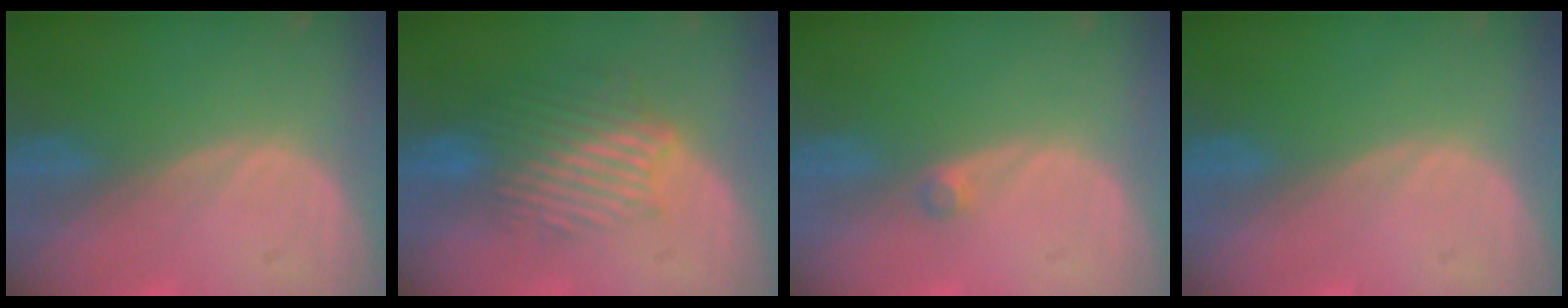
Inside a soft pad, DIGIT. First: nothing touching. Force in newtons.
{"total": 9.5, "press": 8.1, "slide": 4.8}
{"total": 1.3, "press": 1.1, "slide": 0.6}
{"total": 0.0}